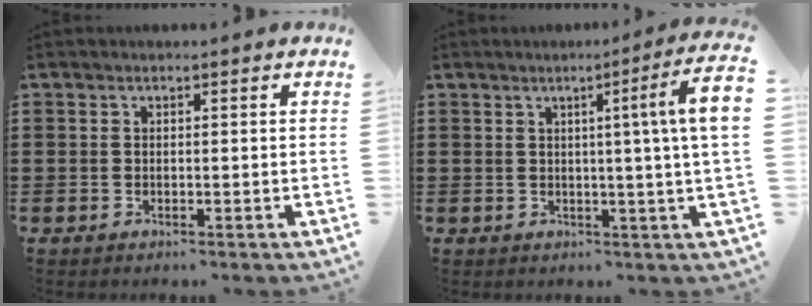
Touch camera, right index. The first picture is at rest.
{"total": 6.9, "force": [1.3, -1.0, 6.7], "torque": [-0.108, -0.016, 0.014]}